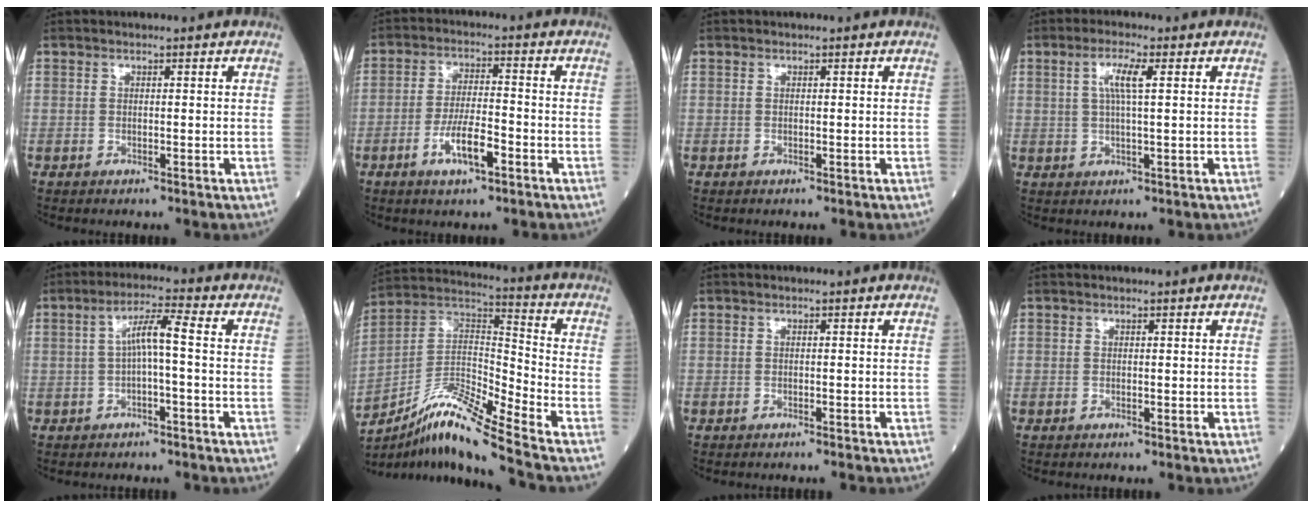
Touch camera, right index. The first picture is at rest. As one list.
[{"total": 6.8, "force": [-3.2, 1.5, 5.9], "torque": [-0.113, -0.002, -0.057]}, {"total": 0.0}, {"total": 4.3, "force": [1.3, 0.2, 4.1], "torque": [-0.082, 0.006, 0.024]}, {"total": 5.0, "force": [-0.2, 0.2, 4.9], "torque": [-0.087, 0.021, -0.002]}, {"total": 14.5, "force": [-11.0, -0.3, 9.4], "torque": [-0.180, 0.007, -0.199]}, {"total": 1.6, "force": [-1.6, -0.1, 0.4], "torque": [-0.007, 0.000, -0.020]}, {"total": 0.0}]